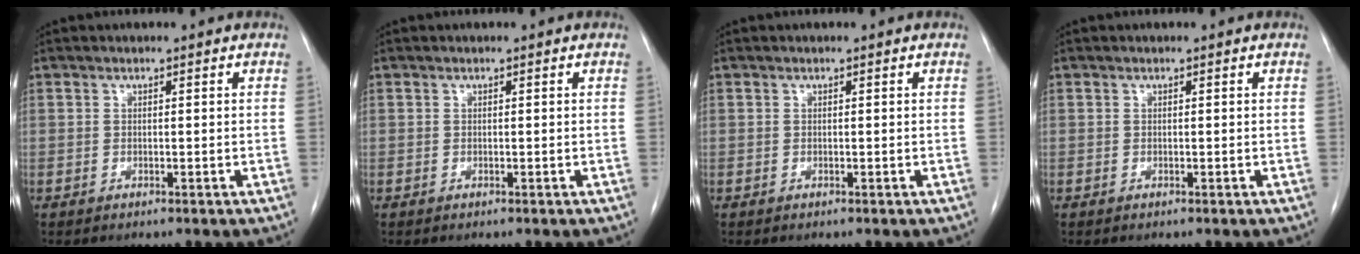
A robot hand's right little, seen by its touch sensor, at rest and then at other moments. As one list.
[{"total": 0.0}, {"total": 0.0}, {"total": 0.0}]